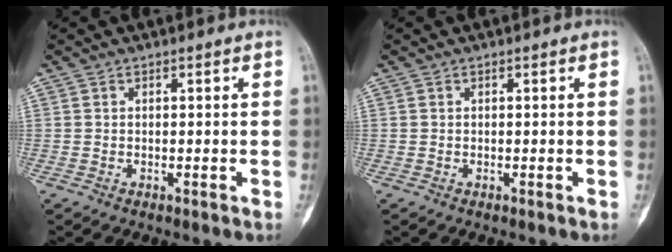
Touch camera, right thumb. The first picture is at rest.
{"total": 0.0}